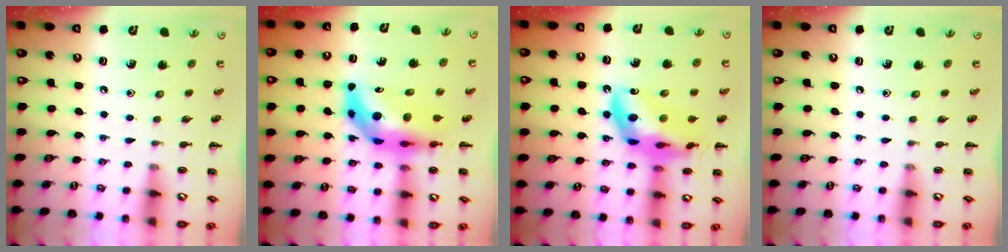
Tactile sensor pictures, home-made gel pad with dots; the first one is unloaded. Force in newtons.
{"total": 10.4, "press": 10.0, "slide": 3.0}
{"total": 19.0, "press": 18.5, "slide": 4.2}
{"total": 0.0}